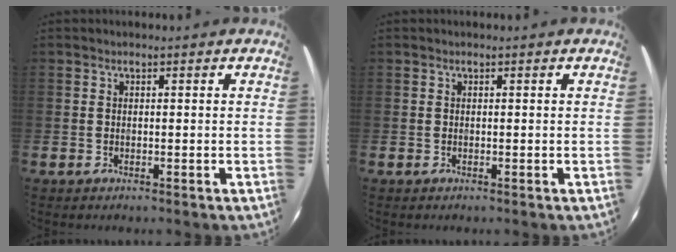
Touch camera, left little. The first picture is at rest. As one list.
[{"total": 0.0}]